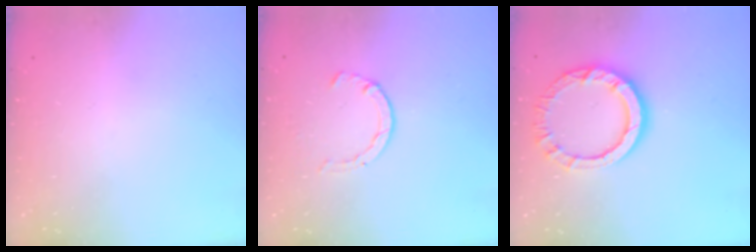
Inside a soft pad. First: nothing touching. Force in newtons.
{"total": 2.1, "press": 2.1, "slide": 0.5}
{"total": 11.5, "press": 11.5, "slide": 0.8}